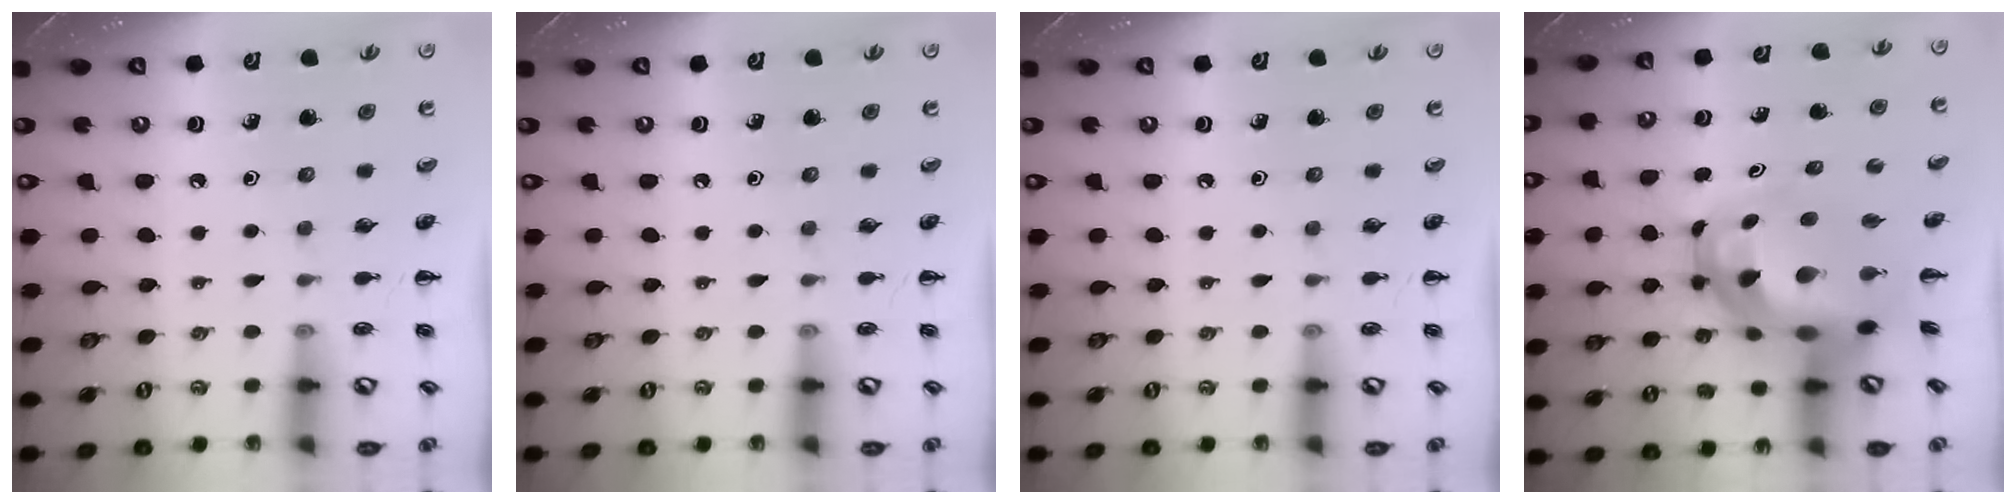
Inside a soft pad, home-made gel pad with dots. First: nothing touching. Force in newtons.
{"total": 0.0}
{"total": 0.0}
{"total": 11.2, "press": 10.7, "slide": 3.1}